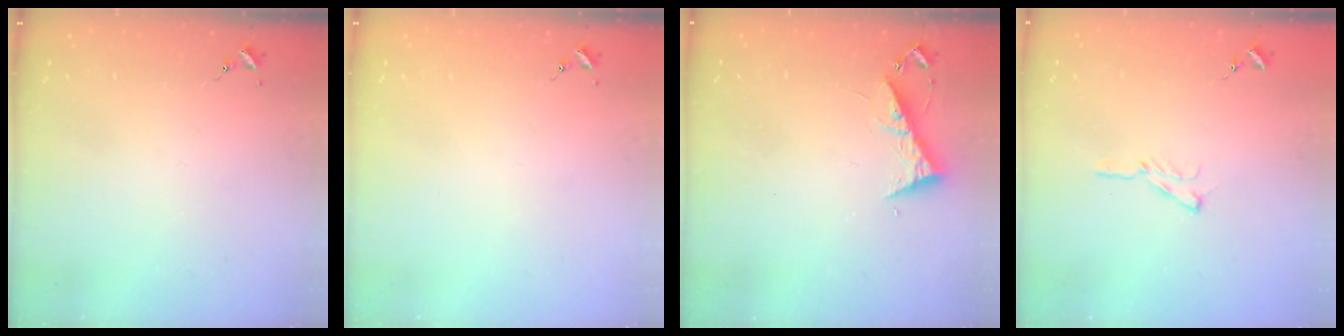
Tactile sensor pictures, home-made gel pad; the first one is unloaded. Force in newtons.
{"total": 0.0}
{"total": 7.7, "press": 7.6, "slide": 0.6}
{"total": 5.8, "press": 5.8, "slide": 0.6}